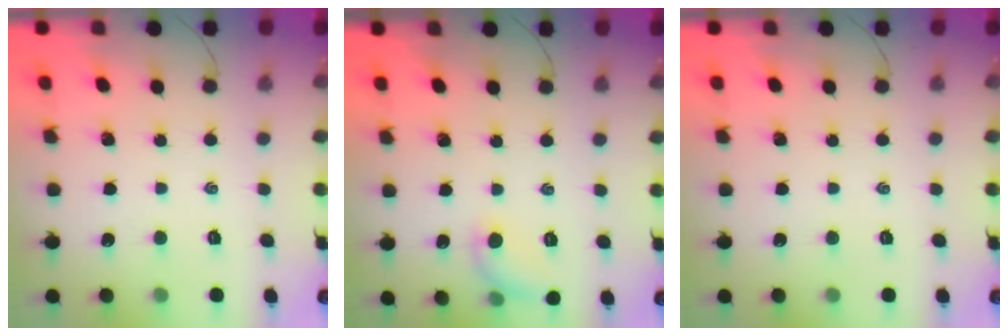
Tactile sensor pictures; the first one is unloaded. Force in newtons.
{"total": 6.4, "press": 6.3, "slide": 0.8}
{"total": 0.0}